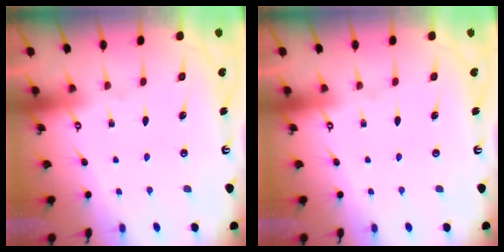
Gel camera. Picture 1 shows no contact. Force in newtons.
{"total": 0.0}